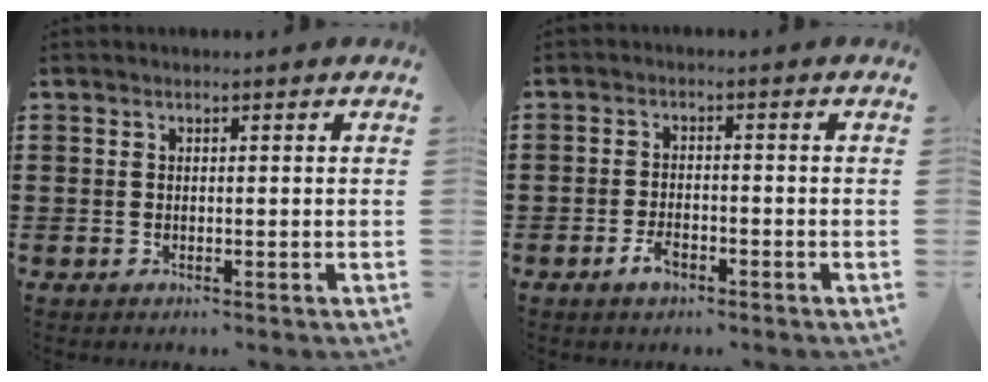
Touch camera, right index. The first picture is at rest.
{"total": 2.9, "force": [-1.7, 1.3, 1.9], "torque": [-0.041, -0.001, -0.033]}